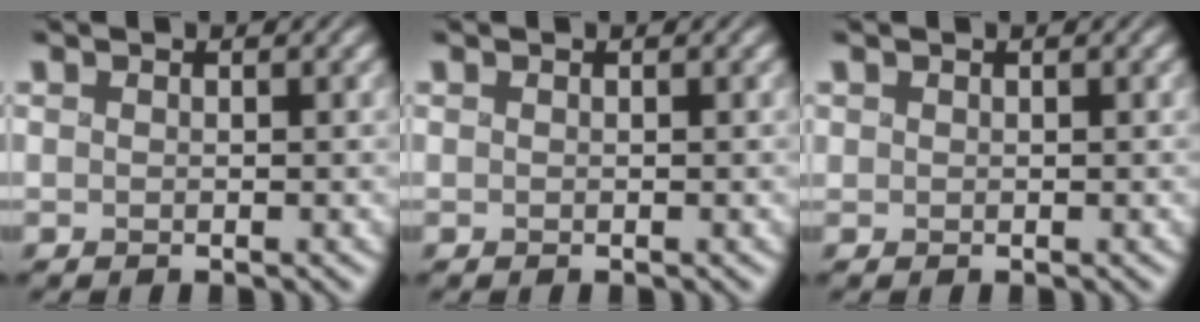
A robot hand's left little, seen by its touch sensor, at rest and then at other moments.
{"total": 0.0}
{"total": 0.0}